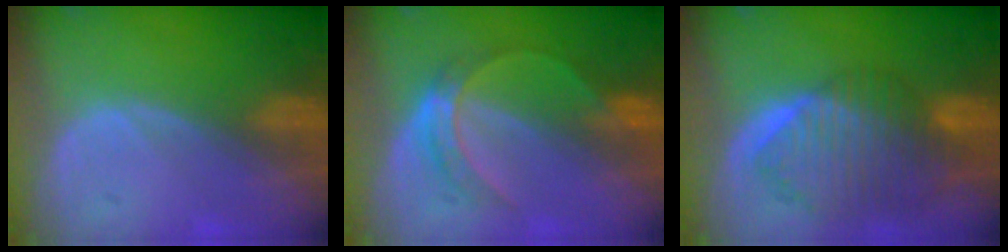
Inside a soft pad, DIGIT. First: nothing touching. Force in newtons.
{"total": 5.0, "press": 4.7, "slide": 1.6}
{"total": 10.1, "press": 8.8, "slide": 5.1}